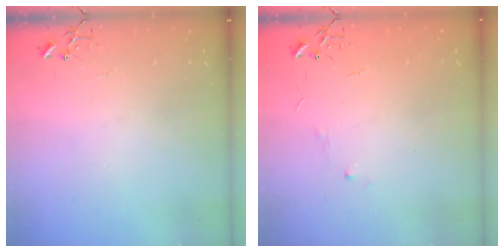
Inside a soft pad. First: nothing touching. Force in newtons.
{"total": 3.2, "press": 3.2, "slide": 0.5}